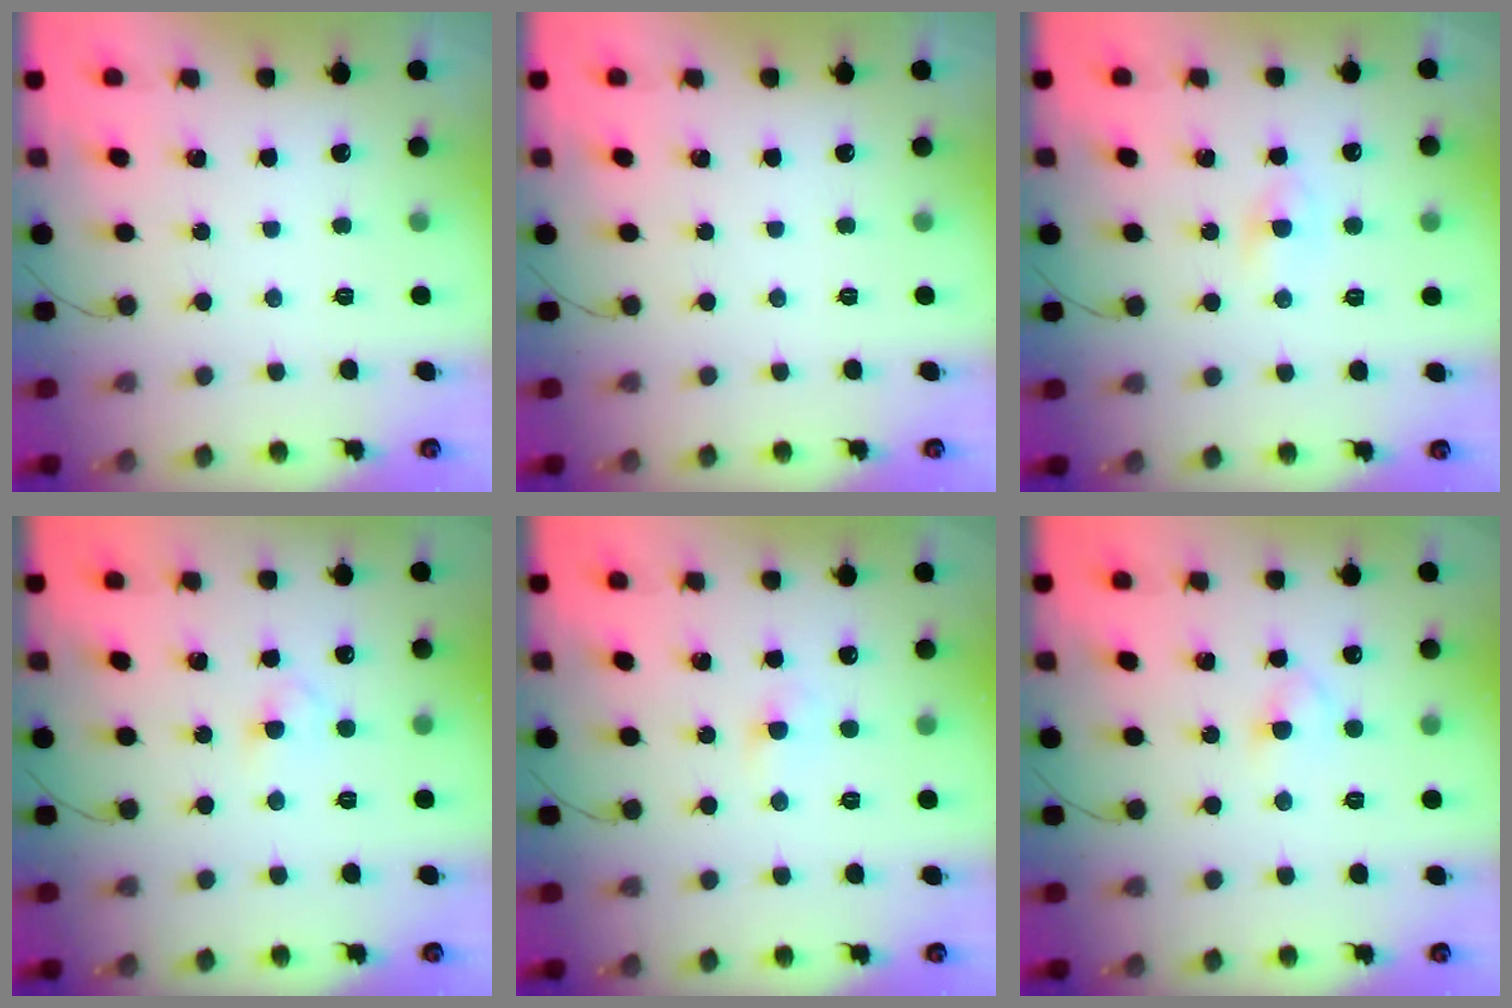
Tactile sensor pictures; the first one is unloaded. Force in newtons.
{"total": 0.0}
{"total": 2.3, "press": 2.1, "slide": 0.9}
{"total": 2.0, "press": 1.8, "slide": 0.9}
{"total": 2.7, "press": 2.4, "slide": 1.2}
{"total": 3.3, "press": 3.0, "slide": 1.4}